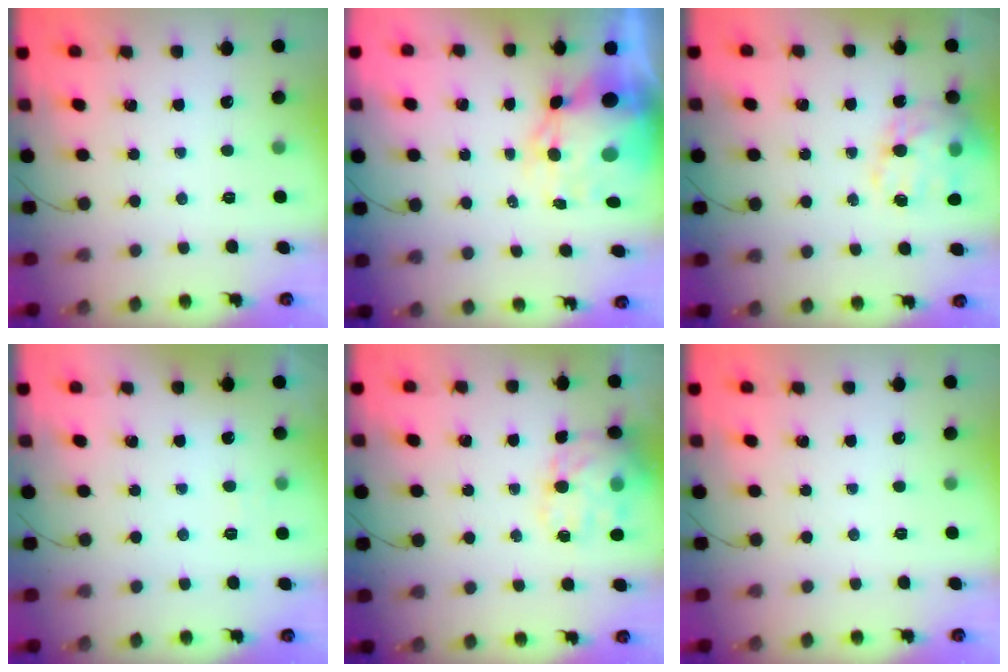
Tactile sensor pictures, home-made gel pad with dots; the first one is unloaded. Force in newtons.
{"total": 13.6, "press": 13.2, "slide": 3.1}
{"total": 19.4, "press": 19.1, "slide": 3.4}
{"total": 2.6, "press": 2.1, "slide": 1.5}
{"total": 13.1, "press": 12.8, "slide": 2.8}
{"total": 0.0}